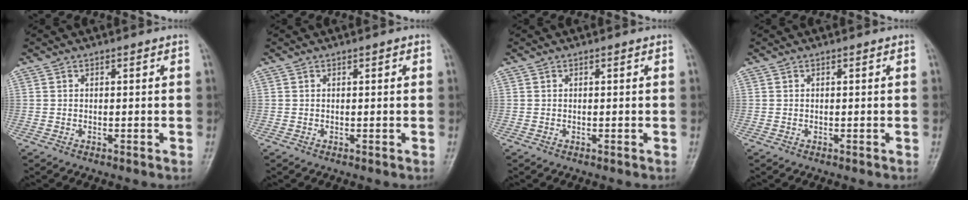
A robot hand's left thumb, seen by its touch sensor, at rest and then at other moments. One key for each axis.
{"total": 0.5, "fx": 0.2, "fy": 0.2, "fz": 0.4, "tx": -0.005, "ty": 0.001, "tz": 0.002}
{"total": 0.0}
{"total": 0.0}